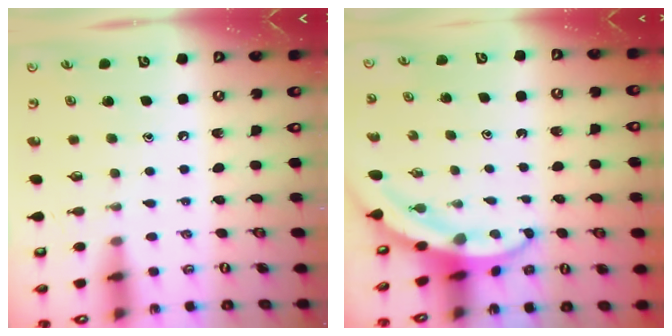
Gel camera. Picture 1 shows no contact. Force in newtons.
{"total": 3.7, "press": 3.7, "slide": 0.5}